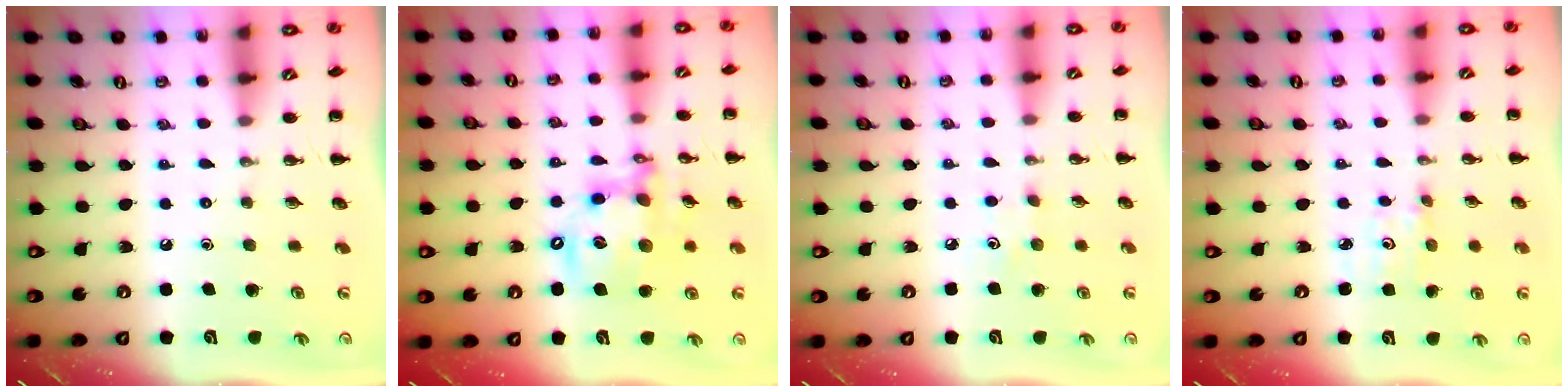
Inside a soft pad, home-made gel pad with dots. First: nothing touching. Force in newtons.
{"total": 13.7, "press": 13.3, "slide": 3.4}
{"total": 2.9, "press": 2.8, "slide": 0.8}
{"total": 2.4, "press": 2.3, "slide": 0.8}